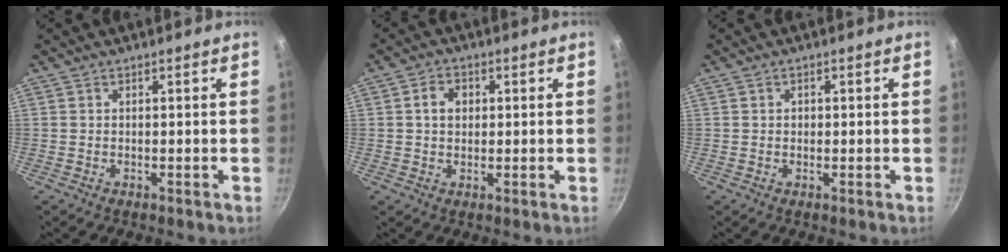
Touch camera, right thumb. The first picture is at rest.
{"total": 4.1, "force": [0.7, 3.2, 2.4], "torque": [-0.025, 0.007, 0.008]}
{"total": 0.9, "force": [0.1, 0.8, 0.4], "torque": [-0.002, 0.004, 0.002]}